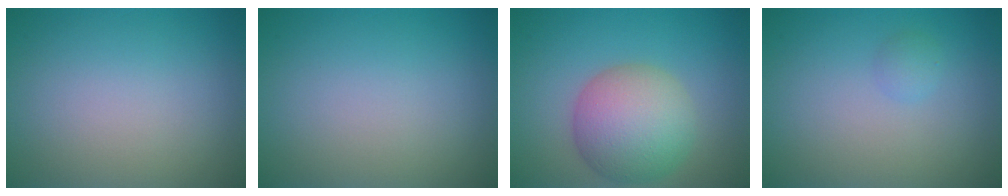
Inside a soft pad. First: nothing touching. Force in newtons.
{"total": 0.0}
{"total": 7.1, "press": 7.1, "slide": 0.3}
{"total": 0.9, "press": 0.9, "slide": 0.1}